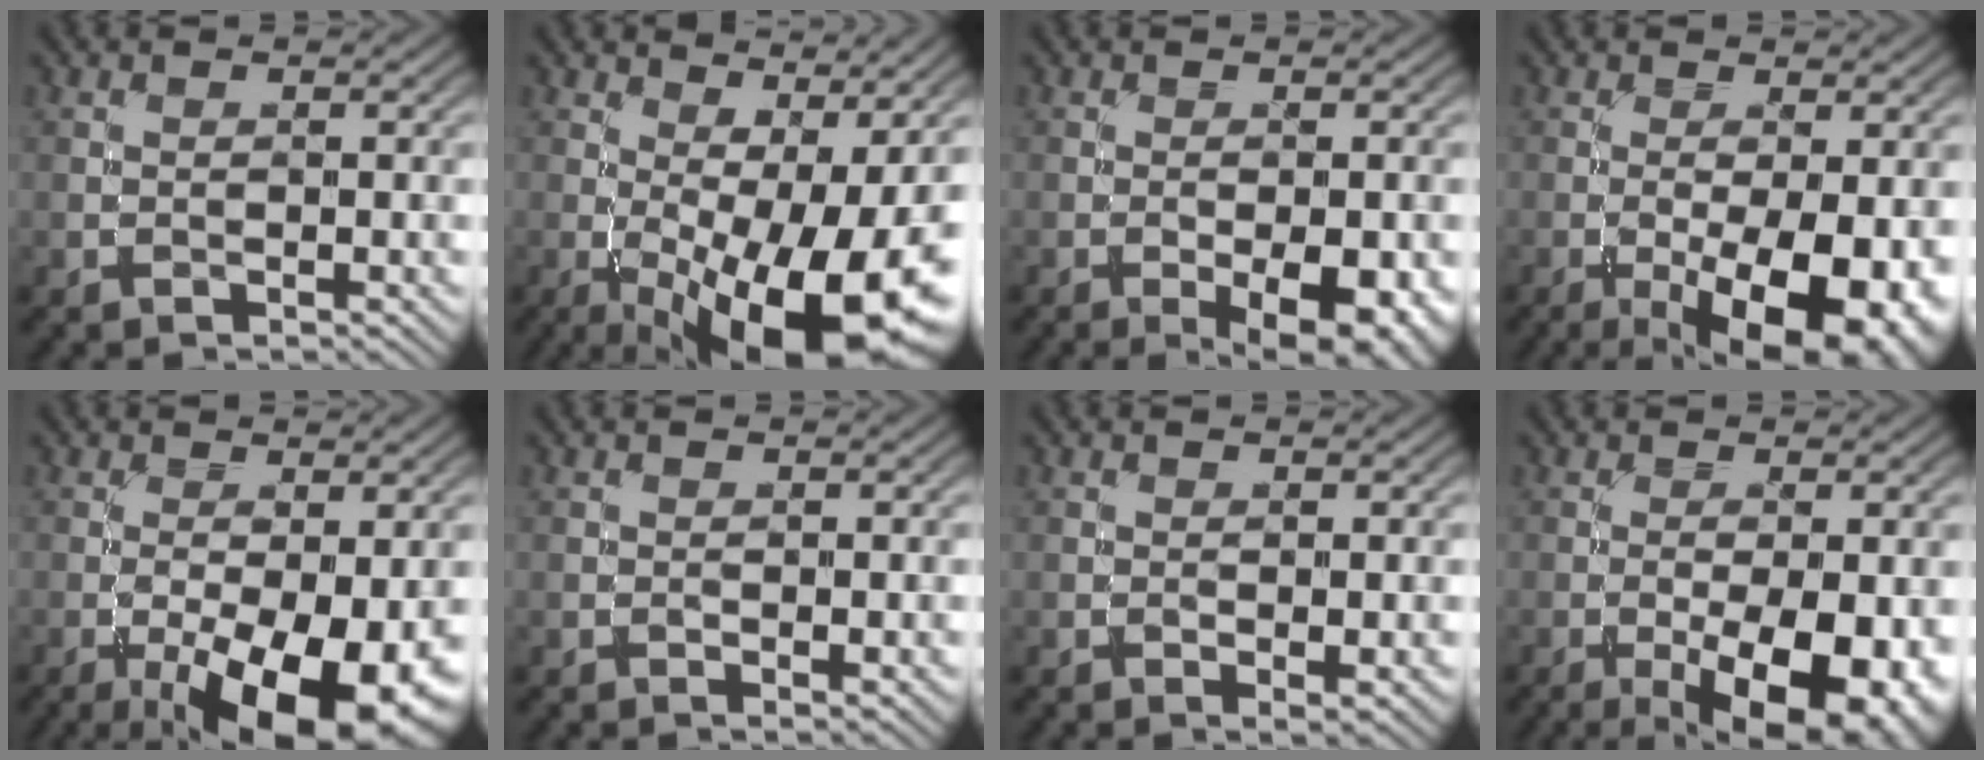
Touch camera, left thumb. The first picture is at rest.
{"total": 16.7, "force": [-3.0, 6.1, 15.2], "torque": [-0.215, -0.009, -0.033]}
{"total": 8.1, "force": [-3.1, 3.2, 6.8], "torque": [-0.091, 0.001, -0.031]}
{"total": 12.4, "force": [-4.6, 4.5, 10.6], "torque": [-0.147, -0.011, -0.059]}
{"total": 13.4, "force": [-5.2, 5.3, 11.1], "torque": [-0.166, -0.021, -0.075]}
{"total": 1.1, "force": [-0.1, 0.4, 1.0], "torque": [-0.015, 0.000, -0.001]}
{"total": 1.8, "force": [-0.2, 0.7, 1.6], "torque": [-0.024, -0.003, -0.001]}
{"total": 11.3, "force": [-4.2, 4.3, 9.6], "torque": [-0.141, -0.013, -0.053]}